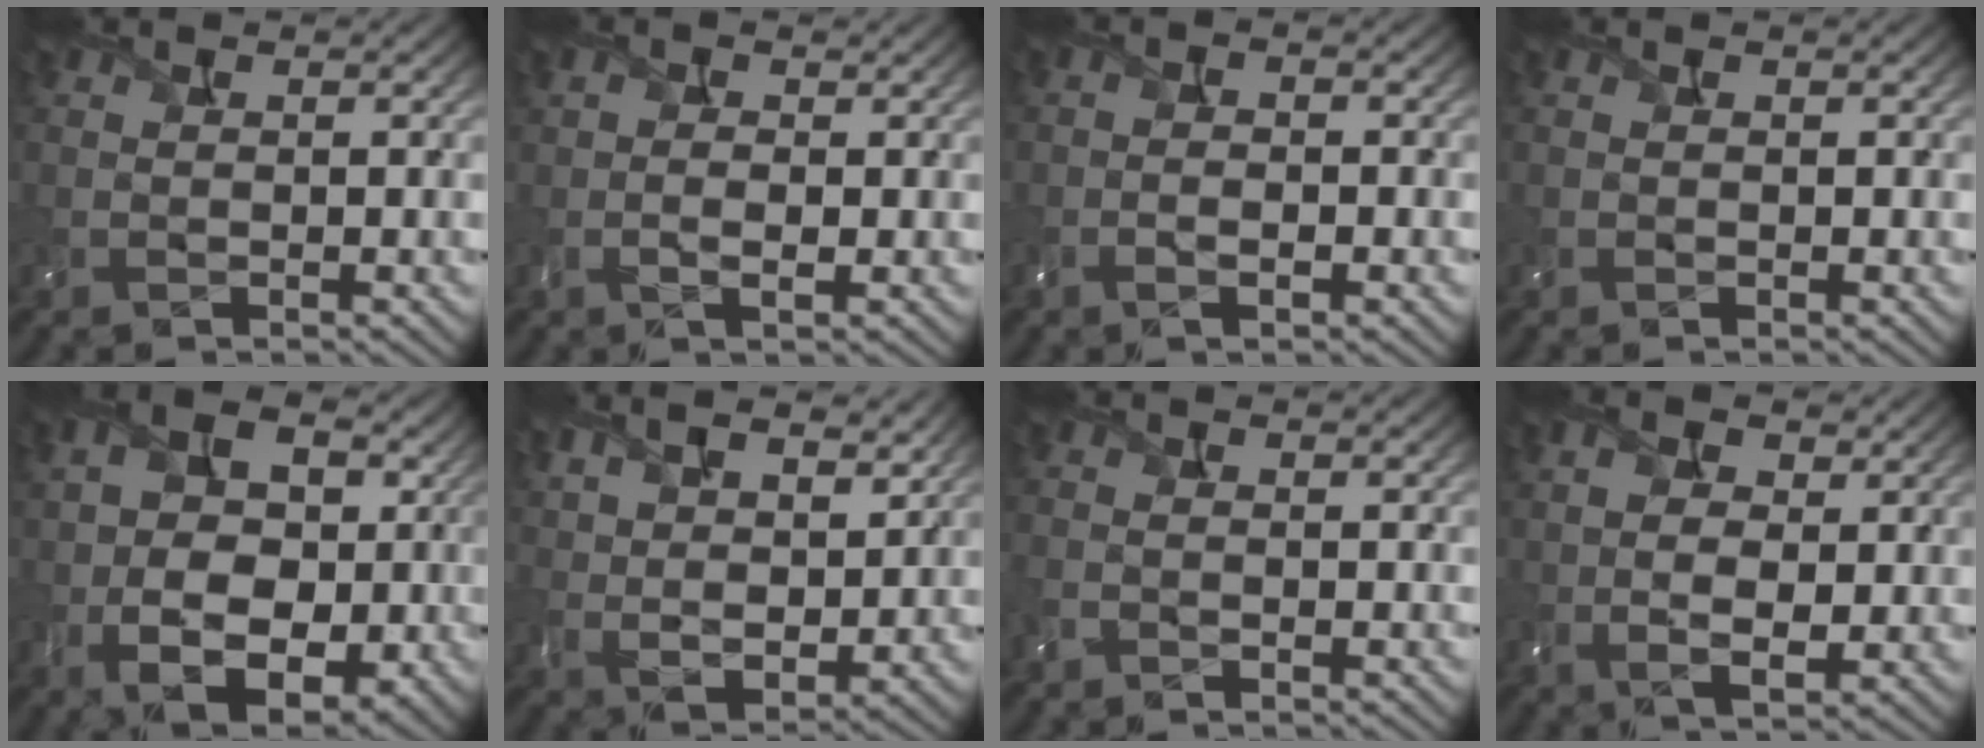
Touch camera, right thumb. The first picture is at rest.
{"total": 2.2, "force": [0.0, 1.1, 1.9], "torque": [-0.039, 0.003, -0.004]}
{"total": 2.3, "force": [-0.8, 1.1, 1.8], "torque": [-0.021, 0.003, -0.023]}
{"total": 0.0}
{"total": 12.3, "force": [0.2, 8.4, 8.9], "torque": [-0.175, -0.004, 0.014]}
{"total": 10.3, "force": [6.6, 4.5, 6.5], "torque": [-0.151, 0.010, 0.119]}
{"total": 1.4, "force": [-0.9, 0.5, 0.8], "torque": [-0.025, -0.003, -0.026]}
{"total": 6.0, "force": [1.6, 3.5, 4.7], "torque": [-0.105, 0.005, 0.023]}